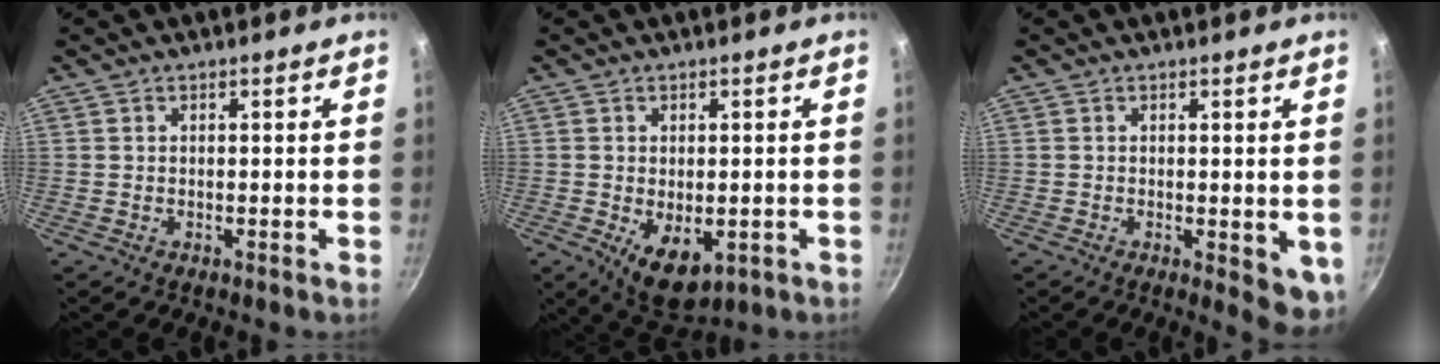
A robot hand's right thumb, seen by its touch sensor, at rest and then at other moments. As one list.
[{"total": 8.2, "force": [-2.1, 4.8, 6.3], "torque": [-0.080, -0.010, -0.015]}, {"total": 5.5, "force": [-0.7, 2.2, 5.0], "torque": [-0.051, -0.008, -0.007]}]